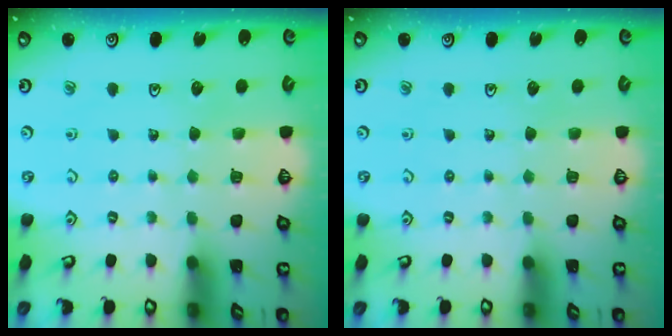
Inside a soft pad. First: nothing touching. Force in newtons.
{"total": 0.0}